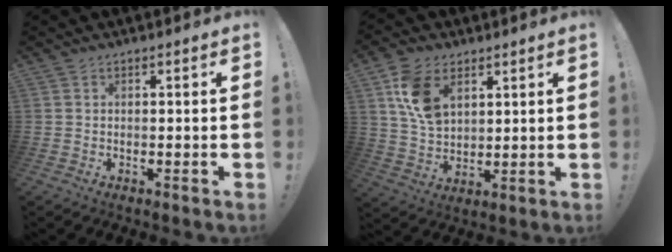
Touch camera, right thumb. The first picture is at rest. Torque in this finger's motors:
{"motor_torque": [0.08, 0.09, 0.42, 0.02, 0.32]}